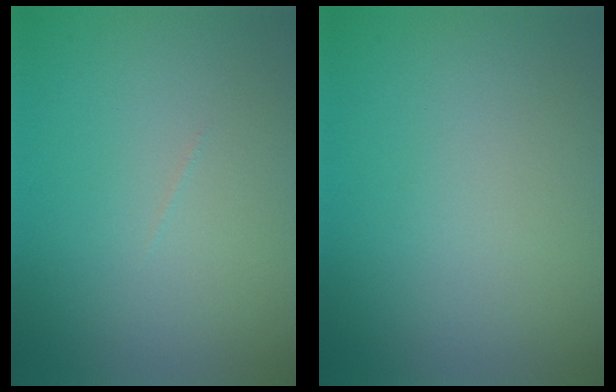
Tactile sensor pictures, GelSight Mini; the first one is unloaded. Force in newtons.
{"total": 0.0}